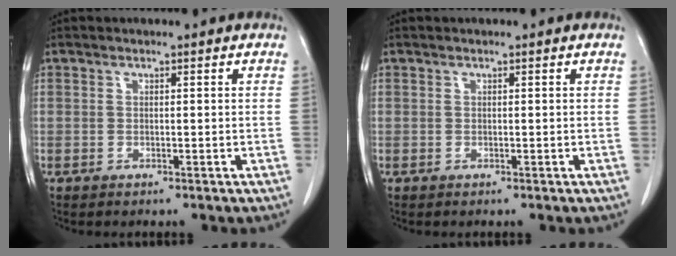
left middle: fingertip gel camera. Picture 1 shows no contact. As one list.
[{"total": 0.0}]